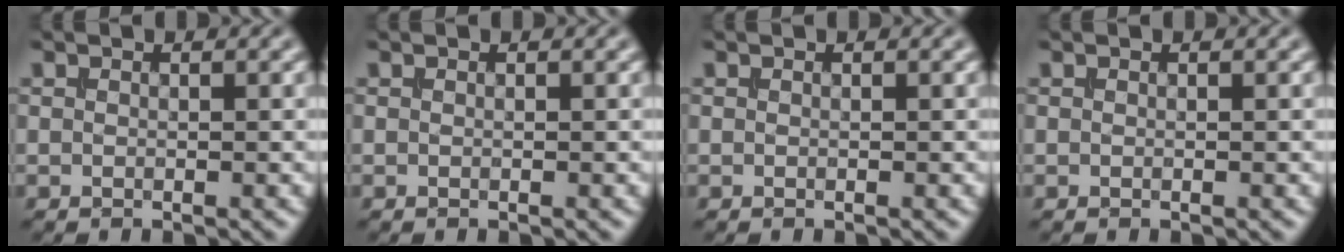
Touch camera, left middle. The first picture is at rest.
{"total": 0.0}
{"total": 0.0}
{"total": 0.0}